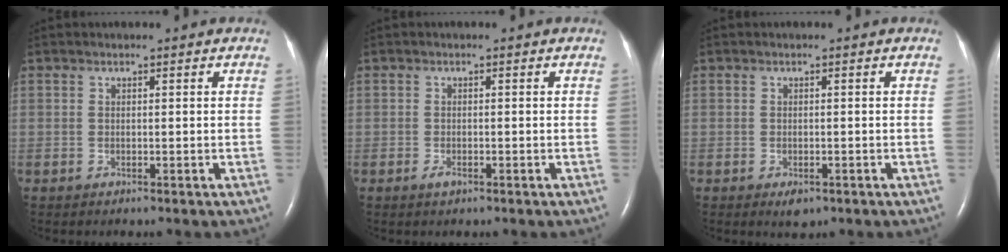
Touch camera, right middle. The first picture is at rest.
{"total": 1.1, "force": [-0.6, 0.4, 0.7], "torque": [-0.016, -0.001, -0.009]}
{"total": 1.8, "force": [-1.0, 0.9, 1.2], "torque": [-0.017, -0.001, -0.008]}